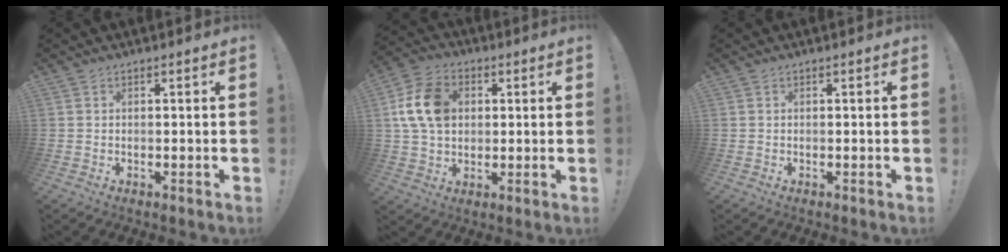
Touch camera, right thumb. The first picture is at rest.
{"total": 14.3, "force": [2.9, 10.7, 9.1], "torque": [-0.152, 0.003, 0.056]}
{"total": 0.0}